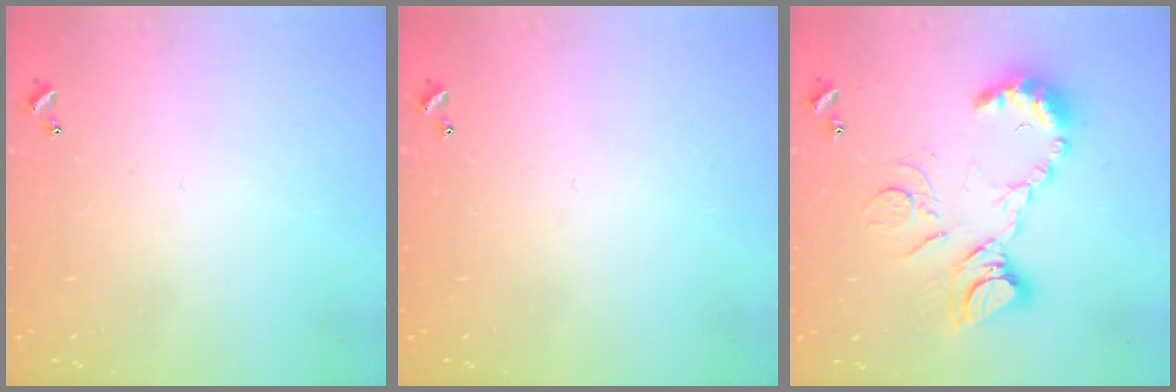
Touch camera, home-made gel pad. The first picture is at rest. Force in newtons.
{"total": 0.0}
{"total": 14.9, "press": 14.9, "slide": 0.7}